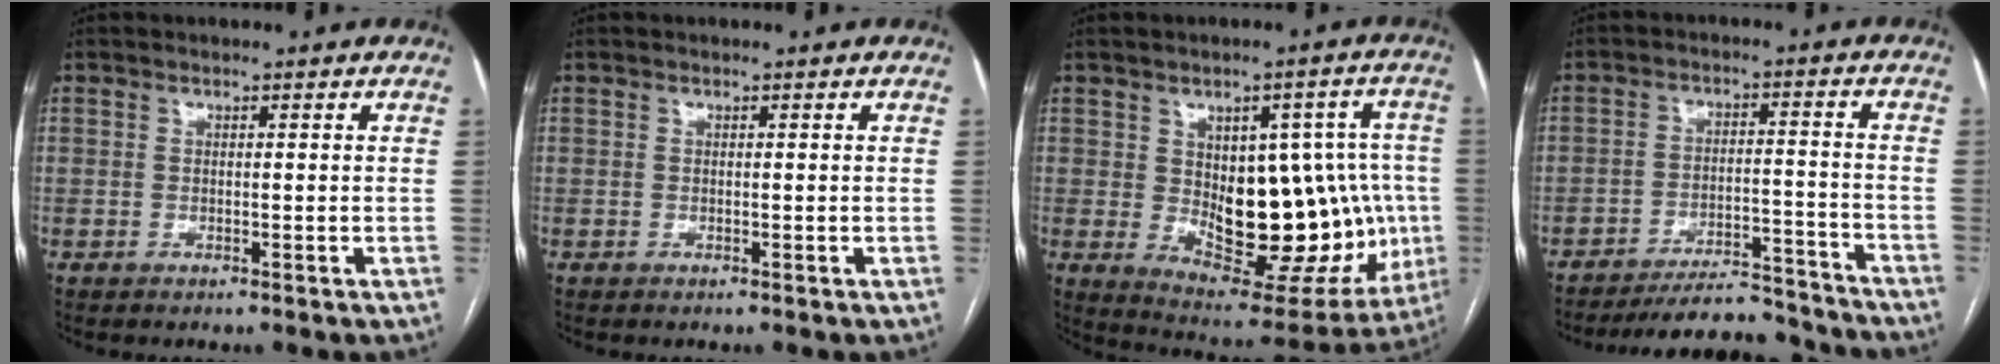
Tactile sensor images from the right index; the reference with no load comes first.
{"total": 0.0}
{"total": 21.8, "force": [-1.3, 10.3, 19.2], "torque": [-0.236, 0.018, 0.014]}
{"total": 13.8, "force": [-13.2, 2.5, 2.8], "torque": [-0.030, 0.017, -0.185]}